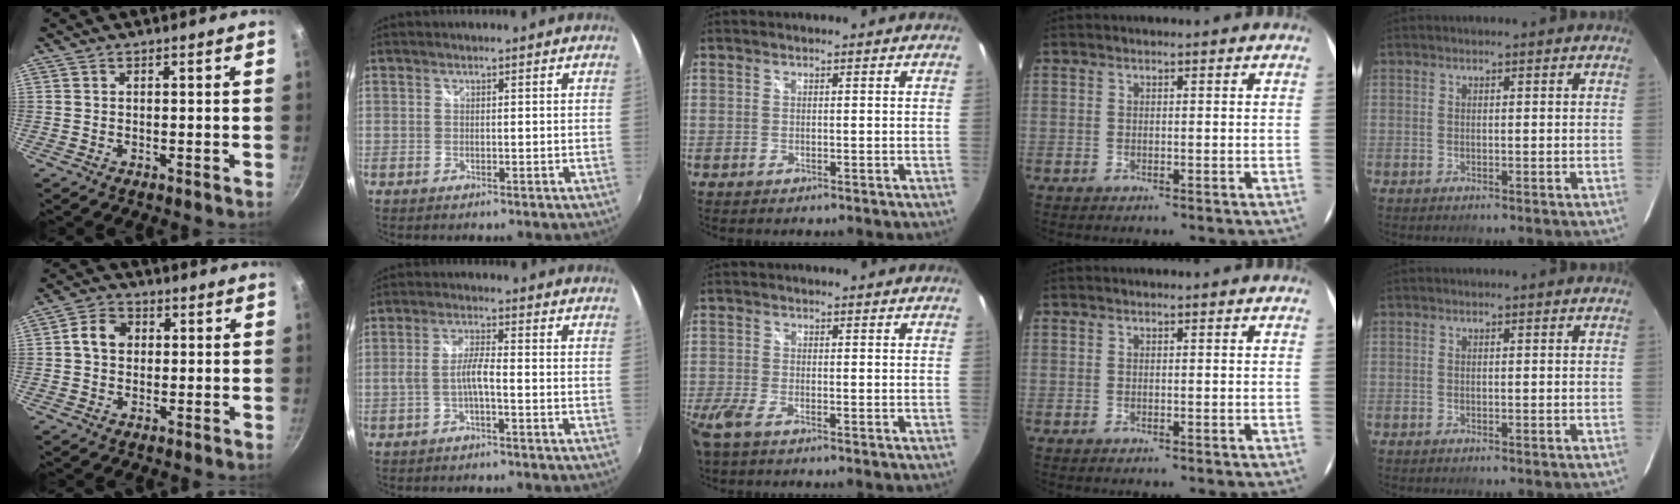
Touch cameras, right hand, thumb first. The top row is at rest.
{"thumb": {"total": 5.6, "force": [0.8, 4.5, 3.2], "torque": [-0.040, 0.011, 0.002]}, "index": {"total": 3.8, "force": [-1.5, 0.3, 3.5], "torque": [-0.076, 0.006, -0.027]}, "middle": {"total": 4.3, "force": [-2.9, 1.2, 2.9], "torque": [-0.076, -0.015, -0.057]}}